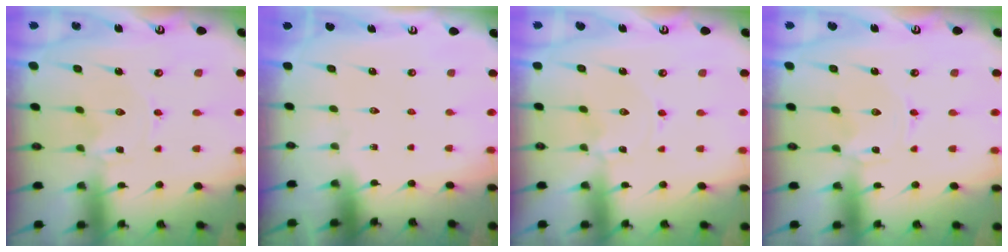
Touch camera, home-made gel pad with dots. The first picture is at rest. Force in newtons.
{"total": 0.0}
{"total": 0.0}
{"total": 0.0}